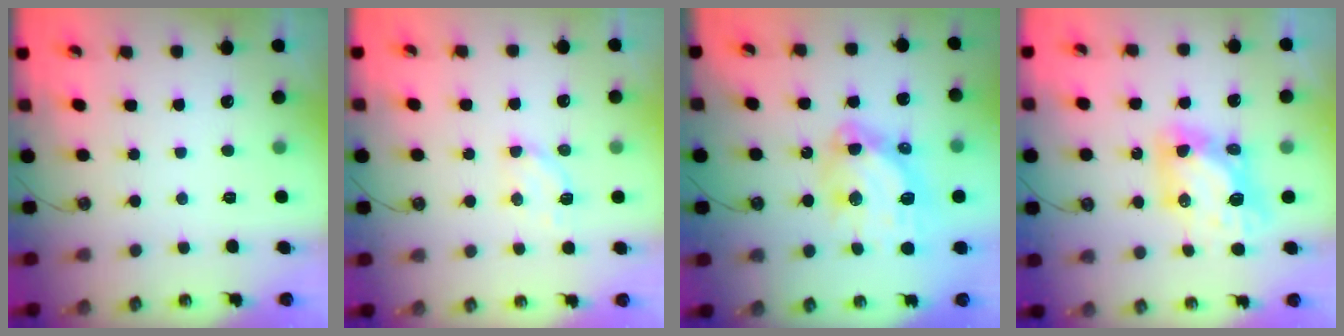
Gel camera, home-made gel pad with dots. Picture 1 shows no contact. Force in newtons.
{"total": 6.5, "press": 6.4, "slide": 1.0}
{"total": 14.6, "press": 14.5, "slide": 1.5}
{"total": 10.5, "press": 10.4, "slide": 1.0}